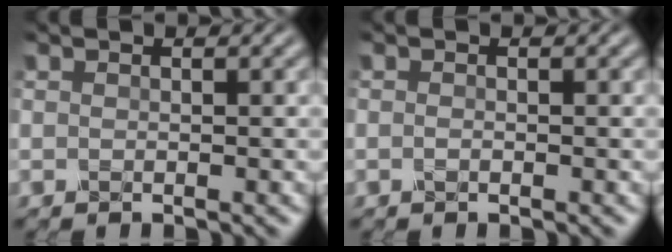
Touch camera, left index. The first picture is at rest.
{"total": 0.5, "force": [-0.3, 0.2, 0.4], "torque": [-0.010, 0.000, -0.005]}